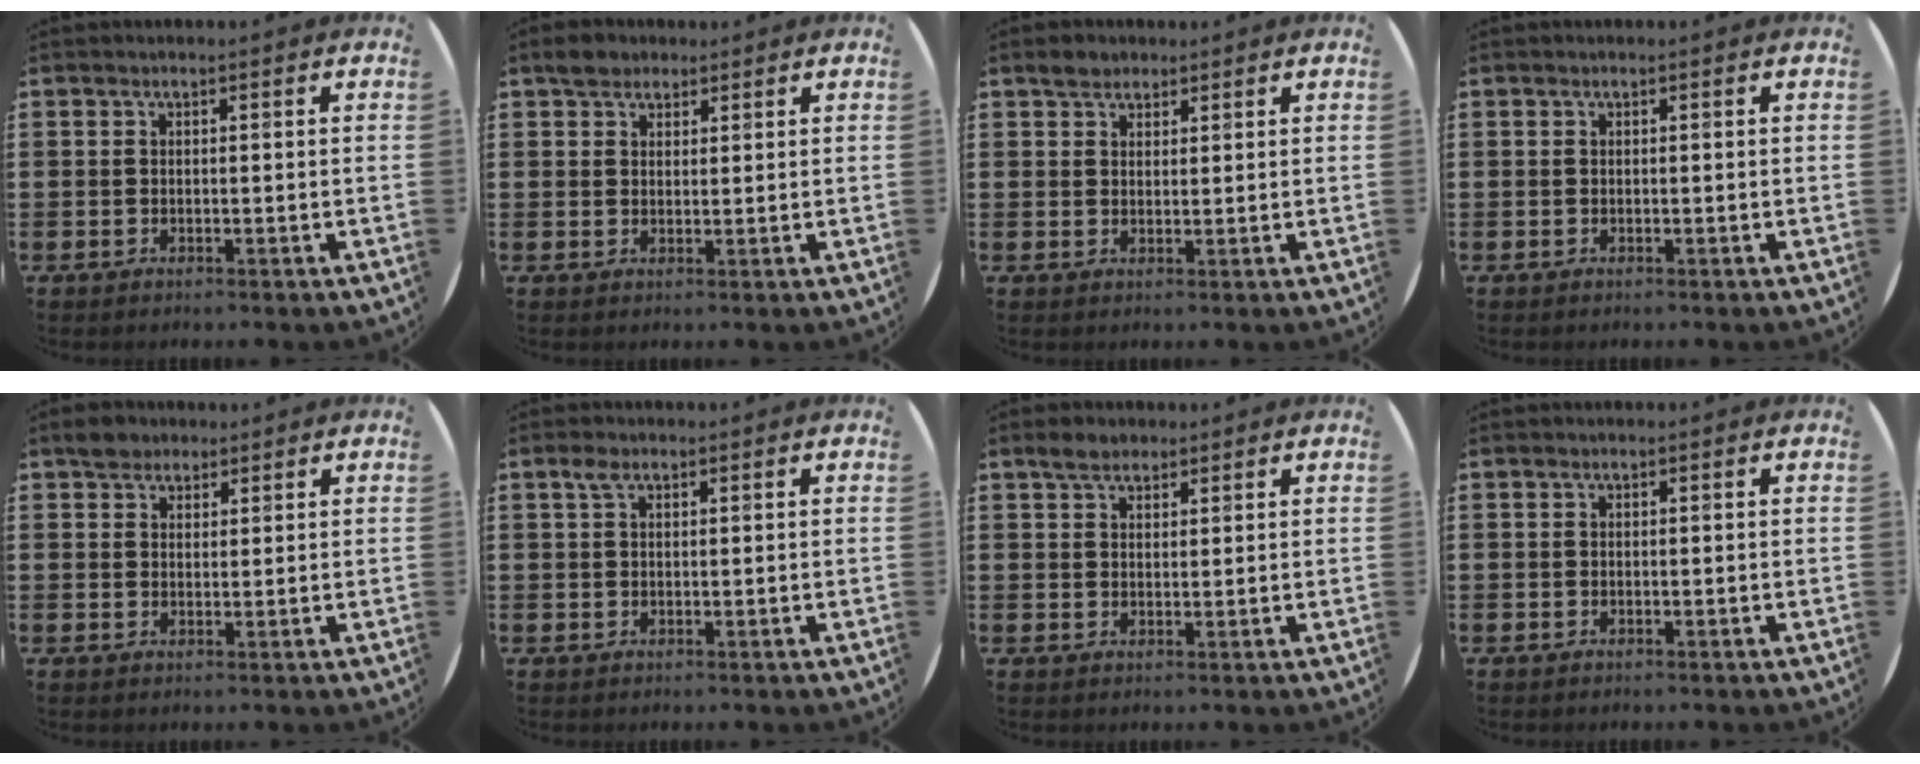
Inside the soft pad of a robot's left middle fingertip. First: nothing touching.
{"total": 2.5, "force": [2.1, 1.4, 0.3], "torque": [-0.002, 0.006, 0.039]}
{"total": 2.2, "force": [1.9, 1.1, 0.2], "torque": [0.001, 0.002, 0.036]}
{"total": 0.0}
{"total": 2.6, "force": [2.2, 1.4, 0.2], "torque": [0.000, 0.005, 0.042]}
{"total": 1.6, "force": [1.0, 0.9, 0.9], "torque": [-0.012, 0.003, 0.015]}
{"total": 2.7, "force": [2.3, 1.2, 0.7], "torque": [-0.009, 0.005, 0.042]}
{"total": 0.0}